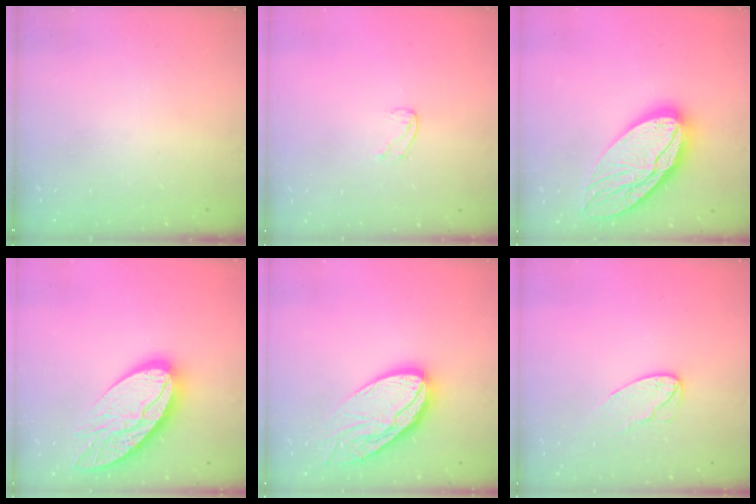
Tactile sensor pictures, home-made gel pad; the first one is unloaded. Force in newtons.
{"total": 4.2, "press": 4.2, "slide": 0.4}
{"total": 23.7, "press": 23.6, "slide": 2.1}
{"total": 17.2, "press": 17.2, "slide": 1.5}
{"total": 20.0, "press": 19.9, "slide": 1.7}
{"total": 8.4, "press": 8.4, "slide": 0.1}